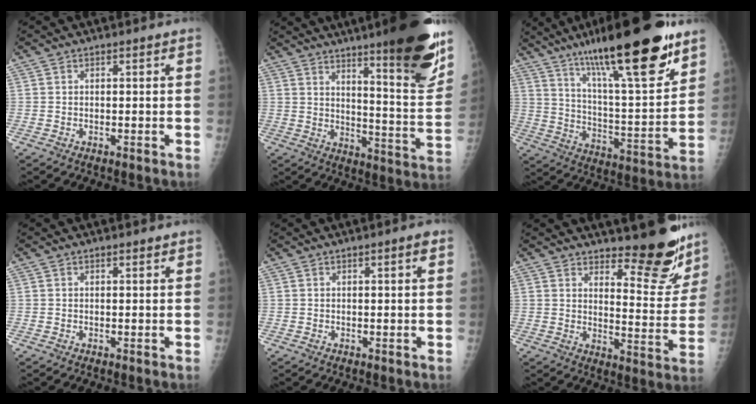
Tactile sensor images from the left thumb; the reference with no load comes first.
{"total": 22.5, "force": [14.6, 3.0, 16.8], "torque": [-0.208, -0.081, 0.207]}
{"total": 27.0, "force": [17.3, 5.7, 19.9], "torque": [-0.305, -0.061, 0.283]}
{"total": 1.0, "force": [0.8, 0.3, 0.4], "torque": [-0.006, -0.004, 0.012]}
{"total": 1.5, "force": [0.8, 0.1, 1.2], "torque": [-0.020, -0.002, 0.011]}
{"total": 14.4, "force": [12.1, 4.1, 6.8], "torque": [-0.048, -0.116, 0.159]}